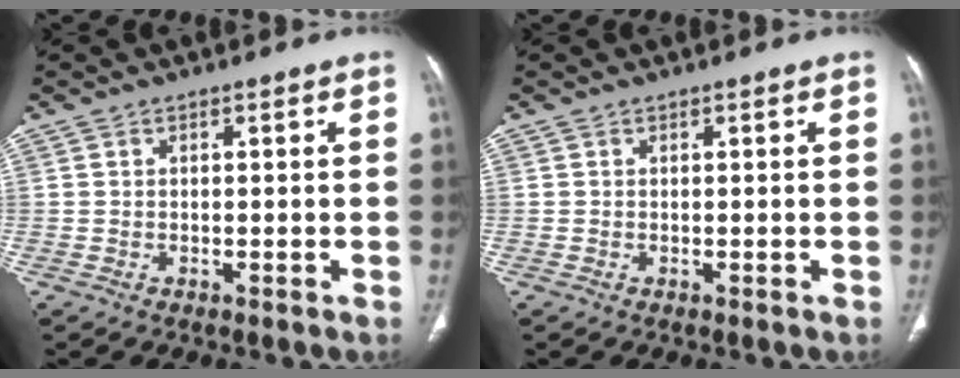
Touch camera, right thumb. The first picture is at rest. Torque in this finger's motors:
{"motor_torque": [-0.17, 0.02, 0.22, 0.09, -0.03]}